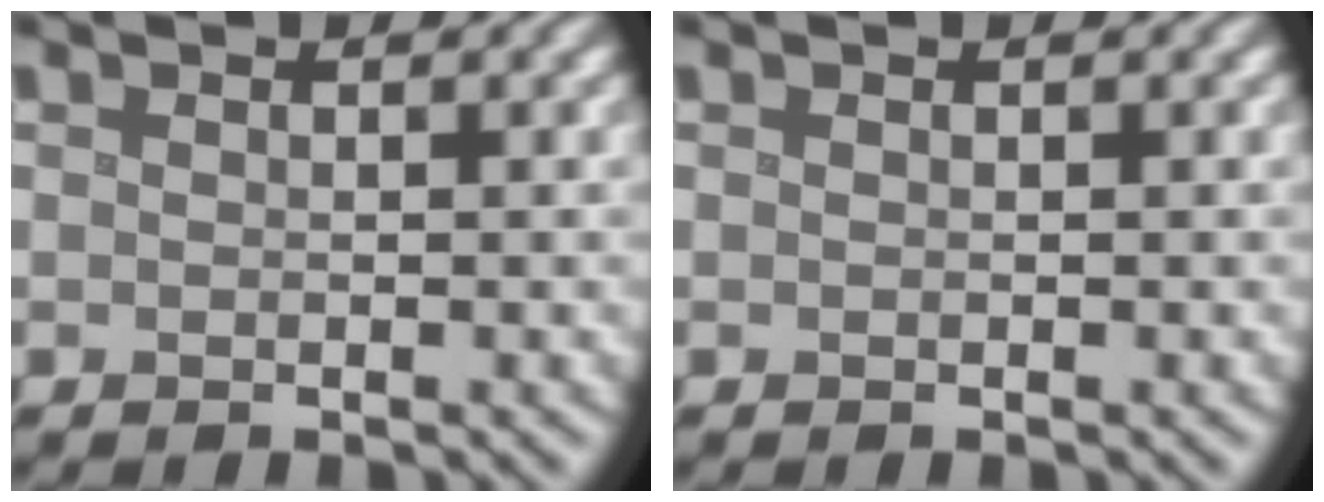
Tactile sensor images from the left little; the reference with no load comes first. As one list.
[{"total": 0.0}]